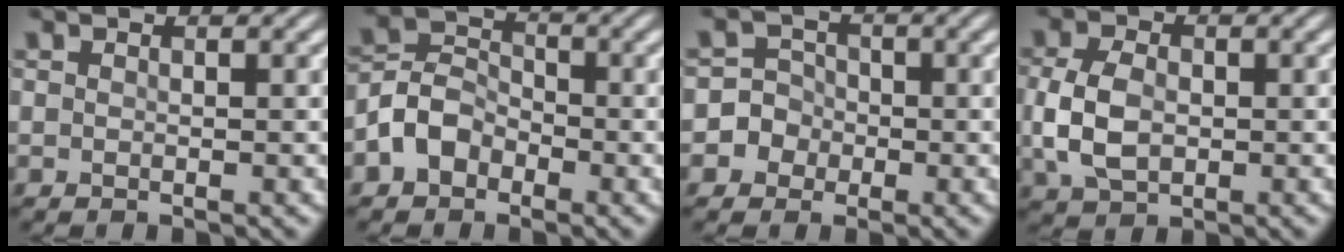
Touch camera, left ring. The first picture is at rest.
{"total": 3.7, "force": [-1.8, 2.8, 1.7], "torque": [-0.034, 0.010, -0.045]}
{"total": 4.0, "force": [-1.4, 3.7, 0.4], "torque": [0.023, 0.011, -0.042]}
{"total": 4.9, "force": [-0.3, 3.5, 3.5], "torque": [-0.083, -0.002, -0.007]}